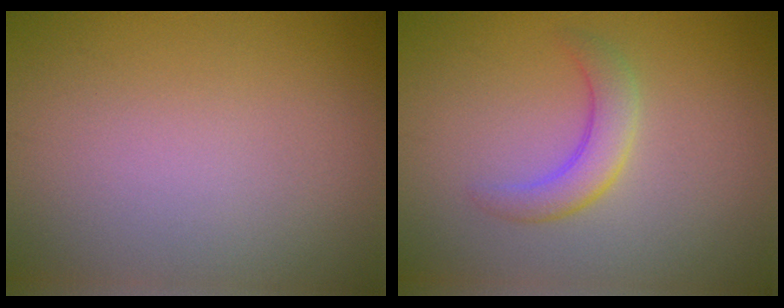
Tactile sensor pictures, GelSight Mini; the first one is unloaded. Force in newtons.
{"total": 2.9, "press": 2.9, "slide": 0.2}